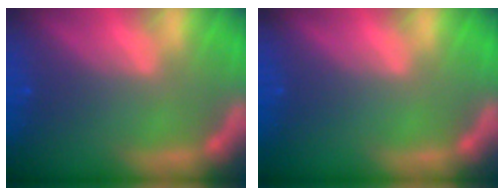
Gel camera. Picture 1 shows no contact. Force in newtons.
{"total": 0.0}